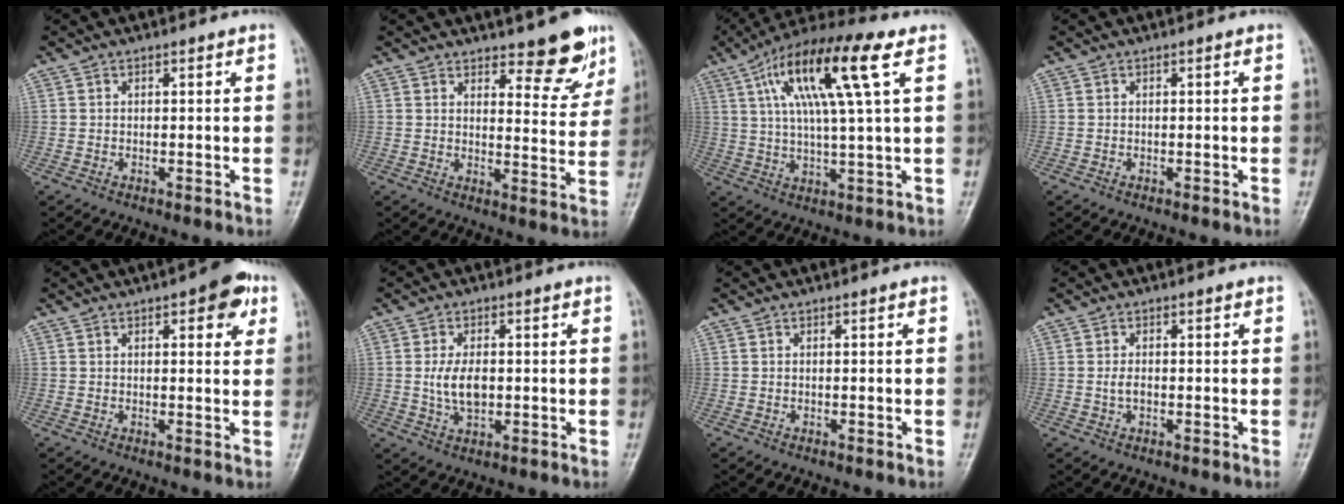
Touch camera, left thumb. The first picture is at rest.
{"total": 8.8, "force": [6.5, 3.1, 5.0], "torque": [-0.030, -0.048, 0.091]}
{"total": 16.7, "force": [6.2, 2.9, 15.3], "torque": [-0.287, 0.008, 0.103]}
{"total": 0.0}
{"total": 6.5, "force": [3.0, 2.6, 5.1], "torque": [-0.039, -0.006, 0.029]}
{"total": 5.8, "force": [0.1, 3.3, 4.7], "torque": [-0.090, -0.004, 0.005]}
{"total": 0.0}
{"total": 1.7, "force": [-0.1, 1.0, 1.4], "torque": [-0.027, -0.001, -0.003]}